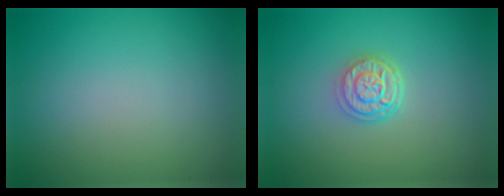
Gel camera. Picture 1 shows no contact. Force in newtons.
{"total": 3.1, "press": 2.5, "slide": 1.9}